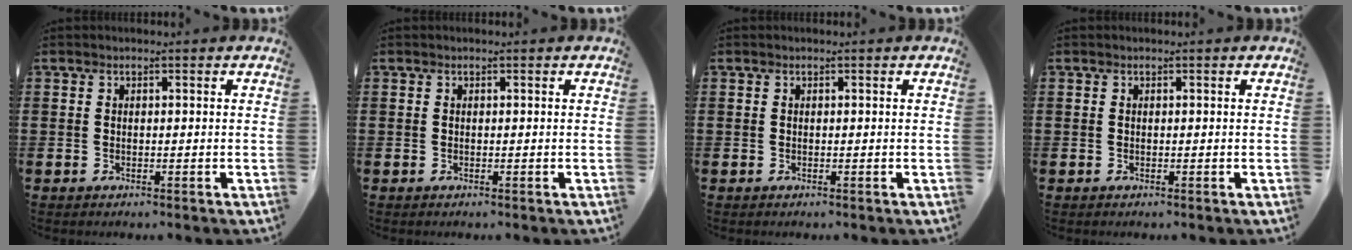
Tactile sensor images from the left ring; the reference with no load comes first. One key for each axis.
{"total": 0.0}
{"total": 0.0}
{"total": 0.0}